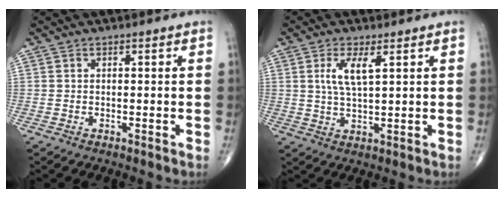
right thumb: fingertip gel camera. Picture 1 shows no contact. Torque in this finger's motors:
{"motor_torque": [0.02, 0.03, 0.18, -0.17, 0.05]}